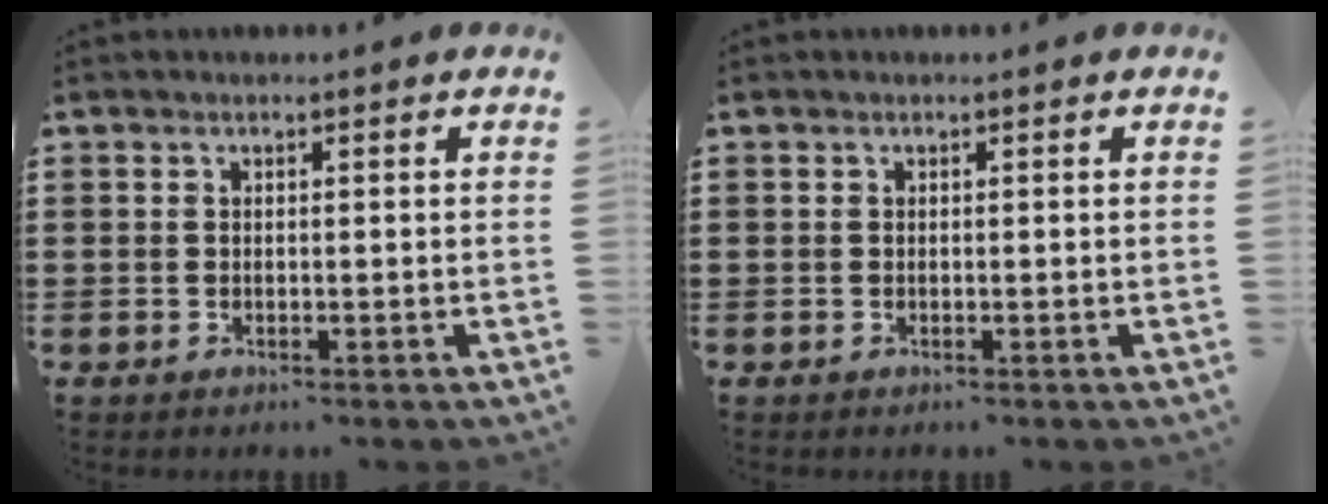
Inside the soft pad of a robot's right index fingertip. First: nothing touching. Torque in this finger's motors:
{"motor_torque": [0.00, 0.00, 0.00, -0.01]}